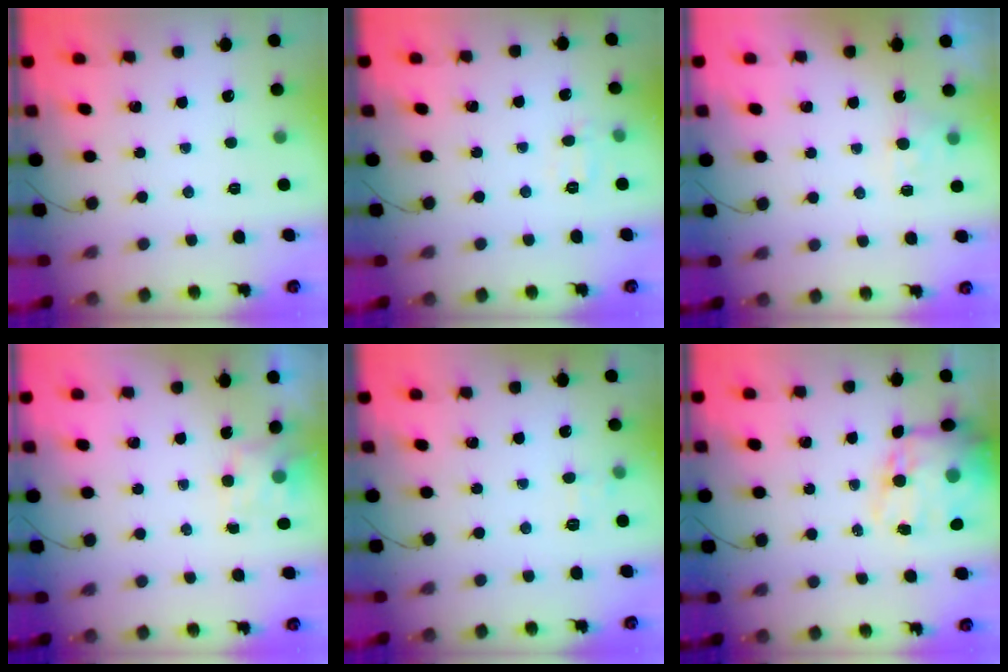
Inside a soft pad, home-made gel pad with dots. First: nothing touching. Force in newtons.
{"total": 6.7, "press": 6.5, "slide": 1.4}
{"total": 3.1, "press": 2.6, "slide": 1.7}
{"total": 4.1, "press": 3.9, "slide": 1.1}
{"total": 6.8, "press": 6.6, "slide": 1.6}
{"total": 15.9, "press": 15.5, "slide": 3.5}